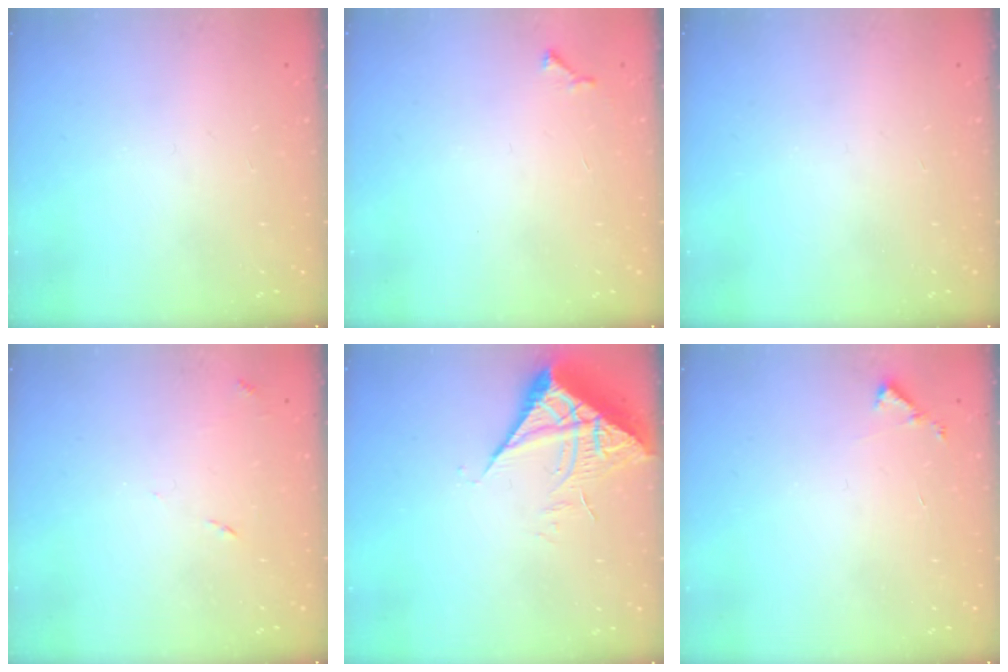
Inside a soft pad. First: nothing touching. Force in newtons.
{"total": 3.7, "press": 3.6, "slide": 0.5}
{"total": 0.0}
{"total": 7.4, "press": 7.4, "slide": 0.7}
{"total": 7.2, "press": 7.2, "slide": 0.8}
{"total": 3.6, "press": 3.6, "slide": 0.3}